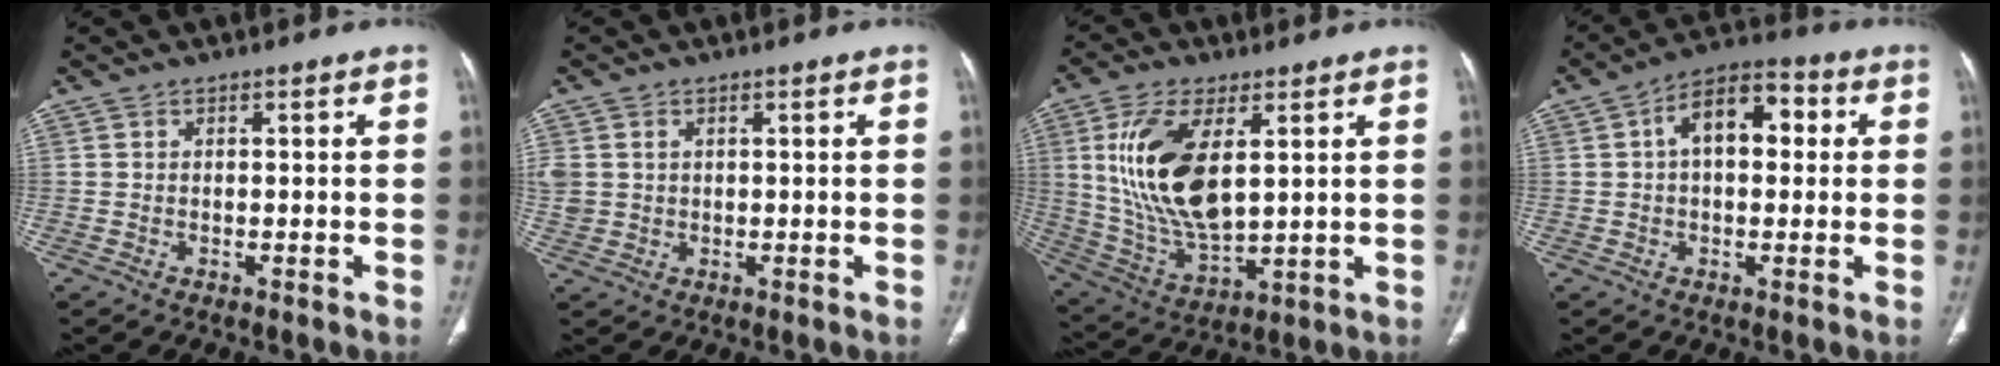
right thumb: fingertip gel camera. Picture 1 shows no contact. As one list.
[{"total": 5.6, "force": [1.2, 4.7, 2.8], "torque": [-0.083, 0.002, 0.034]}, {"total": 17.3, "force": [4.3, 8.2, 14.7], "torque": [-0.291, -0.021, 0.093]}, {"total": 10.8, "force": [2.0, 6.3, 8.6], "torque": [-0.117, 0.030, 0.023]}]